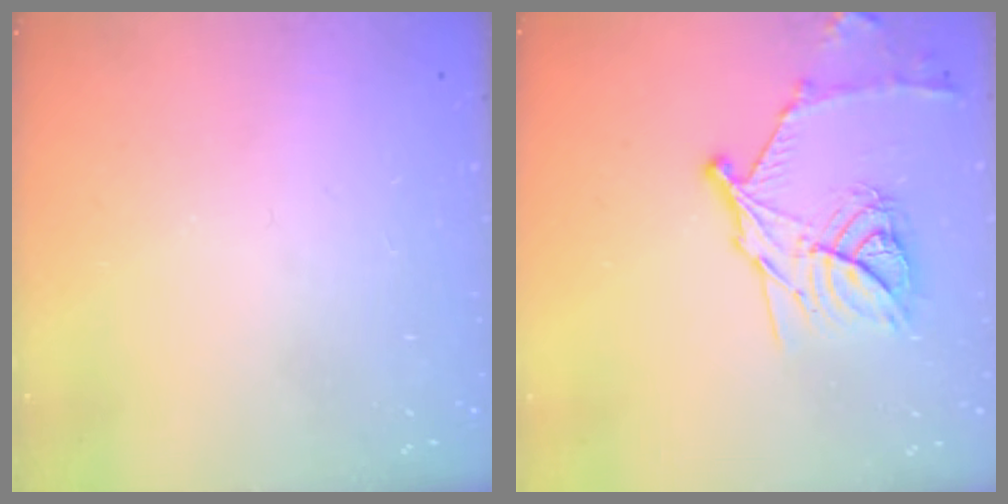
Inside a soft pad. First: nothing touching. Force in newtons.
{"total": 16.4, "press": 16.3, "slide": 1.0}